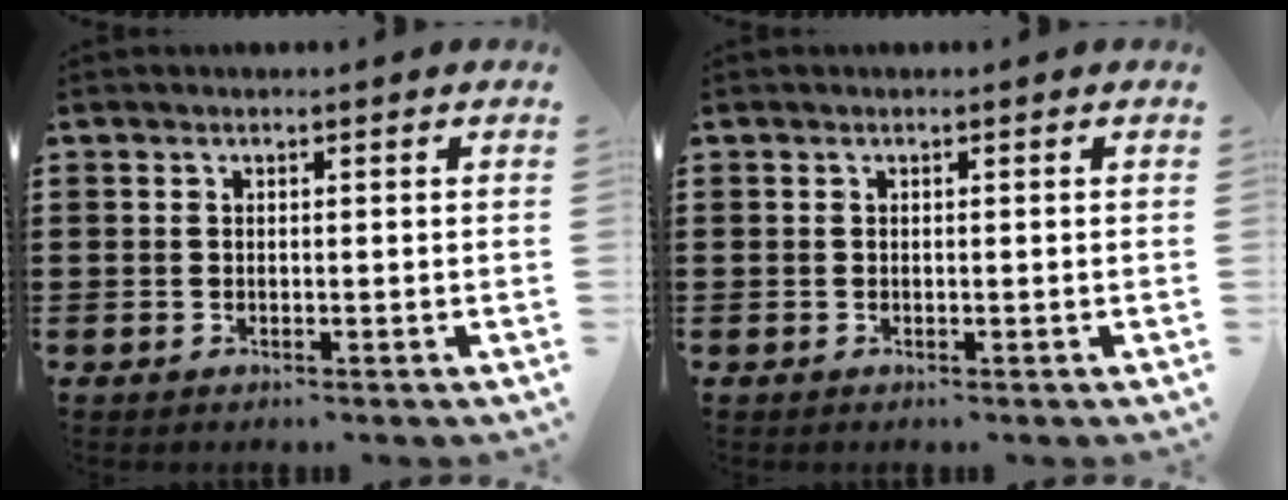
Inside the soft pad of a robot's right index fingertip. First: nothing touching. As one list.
[{"total": 0.0}]